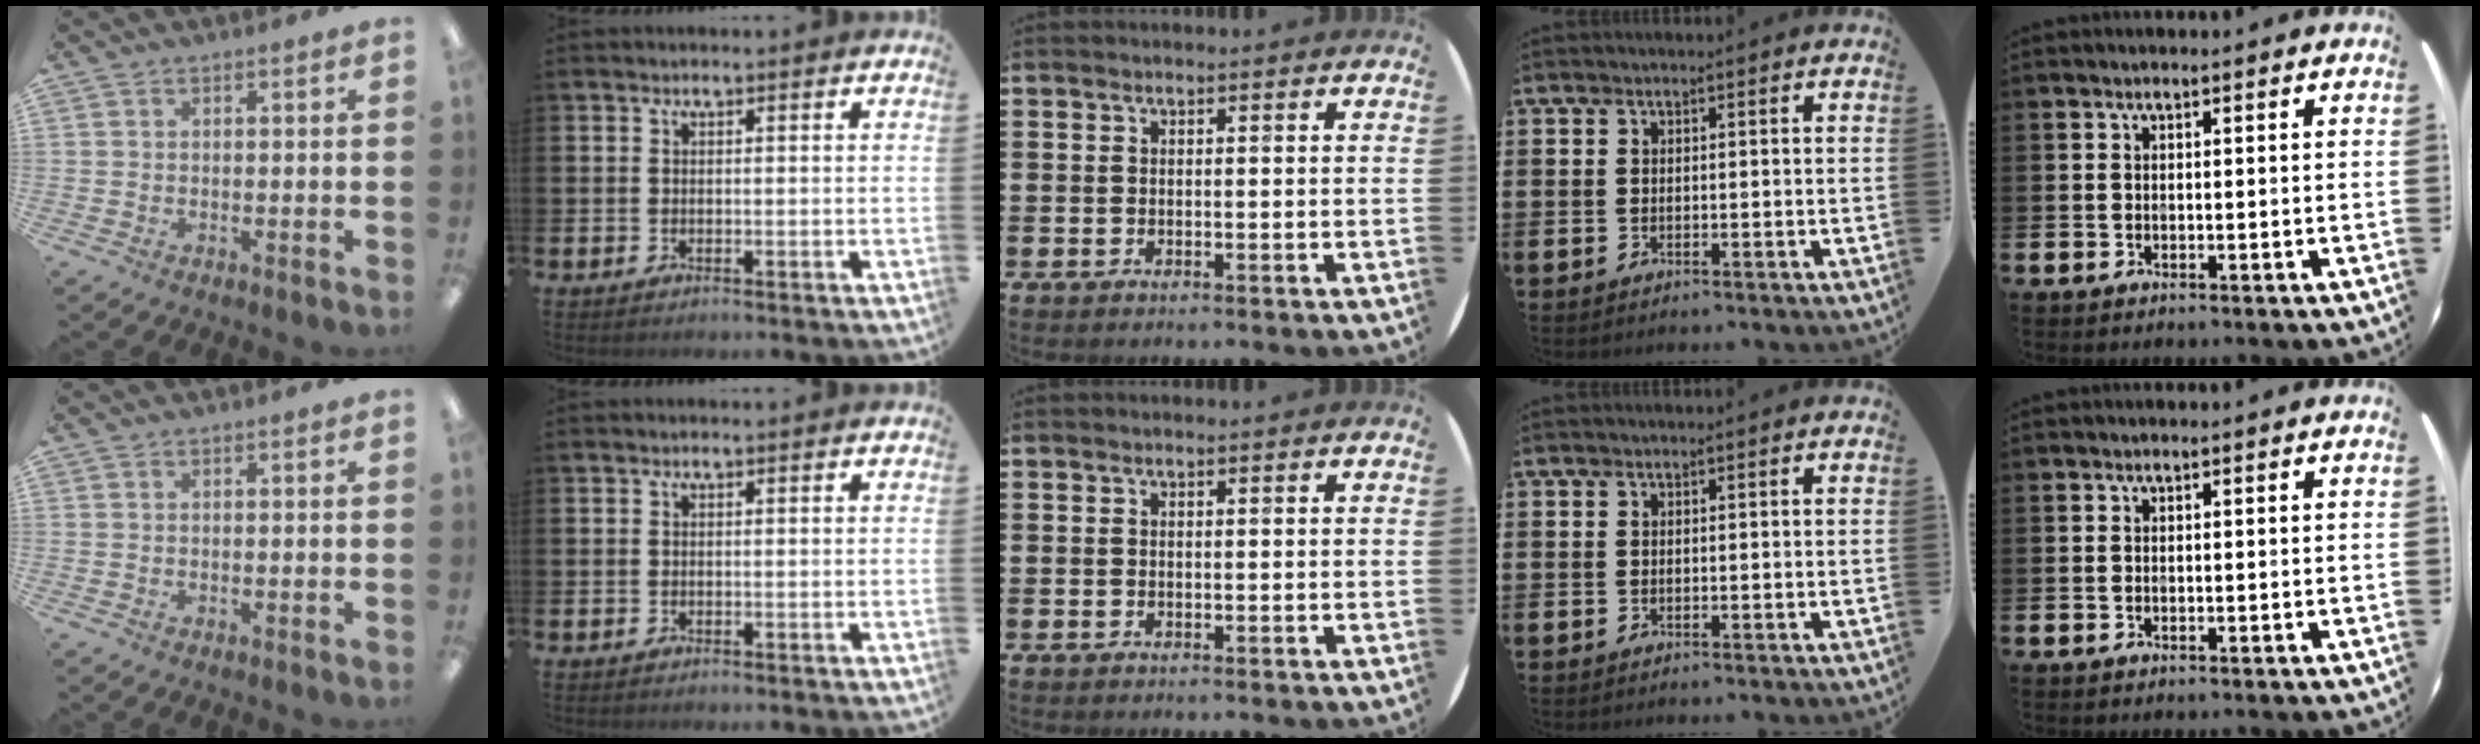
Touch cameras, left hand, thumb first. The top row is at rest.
{}